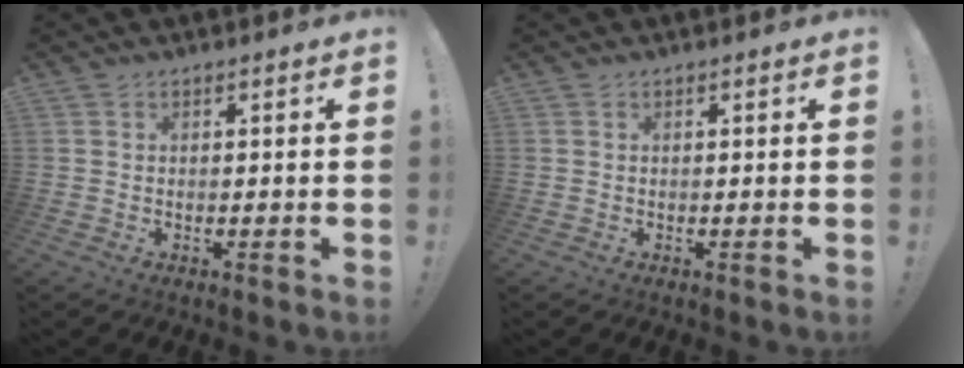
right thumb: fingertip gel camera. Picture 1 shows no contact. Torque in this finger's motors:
{"motor_torque": [-0.06, -0.10, 0.18, -0.14, 0.03]}